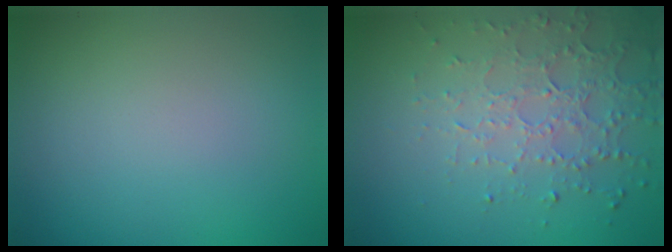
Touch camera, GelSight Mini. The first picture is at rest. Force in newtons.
{"total": 4.6, "press": 3.2, "slide": 3.2}